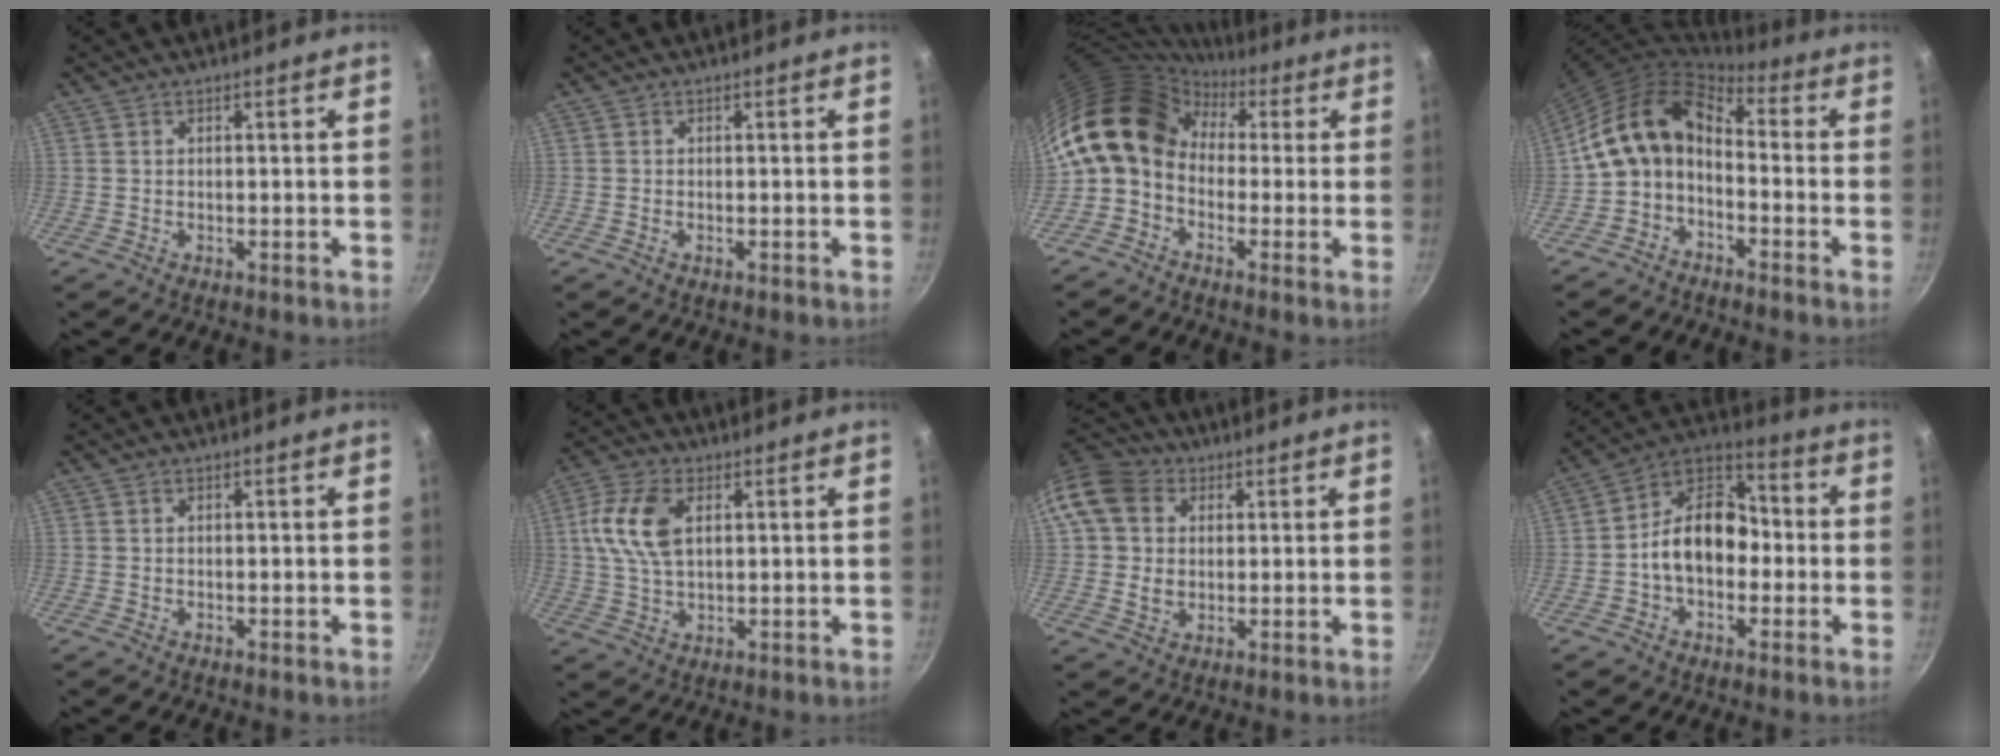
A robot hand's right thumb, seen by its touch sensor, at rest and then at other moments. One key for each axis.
{"total": 0.6, "fx": -0.3, "fy": 0.2, "fz": 0.4, "tx": -0.008, "ty": 0.002, "tz": -0.006}
{"total": 13.8, "fx": 1.2, "fy": 10.7, "fz": 8.6, "tx": -0.132, "ty": 0.037, "tz": -0.008}
{"total": 10.5, "fx": -1.9, "fy": 7.2, "fz": 7.4, "tx": -0.124, "ty": 0.053, "tz": -0.049}
{"total": 0.0}
{"total": 10.4, "fx": 2.5, "fy": 6.0, "fz": 8.1, "tx": -0.158, "ty": 0.007, "tz": 0.044}
{"total": 11.7, "fx": 3.0, "fy": 9.4, "fz": 6.3, "tx": -0.105, "ty": 0.005, "tz": 0.043}
{"total": 14.0, "fx": -1.7, "fy": 9.9, "fz": 9.8, "tx": -0.114, "ty": 0.049, "tz": -0.049}